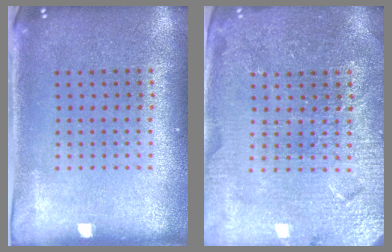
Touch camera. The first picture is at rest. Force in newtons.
{"total": 4.0, "press": 3.8, "slide": 1.0}